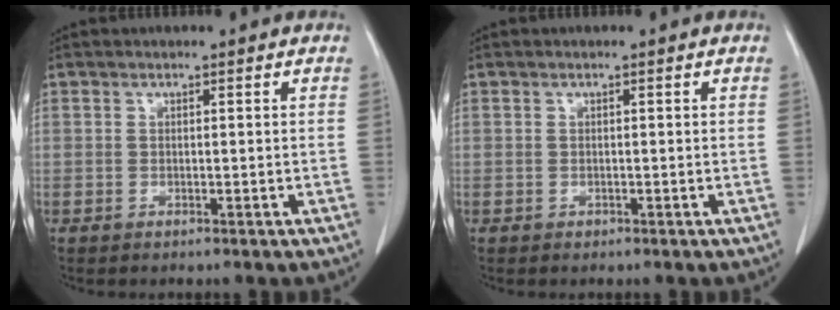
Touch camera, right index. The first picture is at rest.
{"total": 0.0}